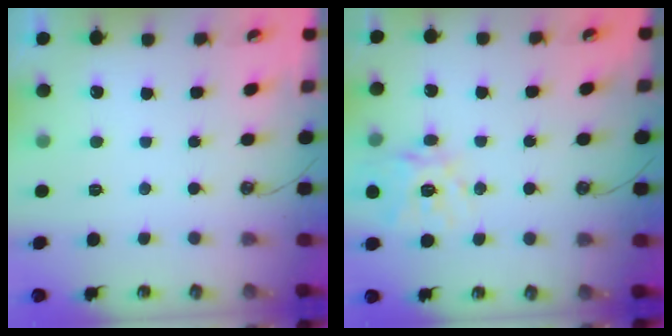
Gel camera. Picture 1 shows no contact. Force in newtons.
{"total": 15.5, "press": 15.4, "slide": 1.8}